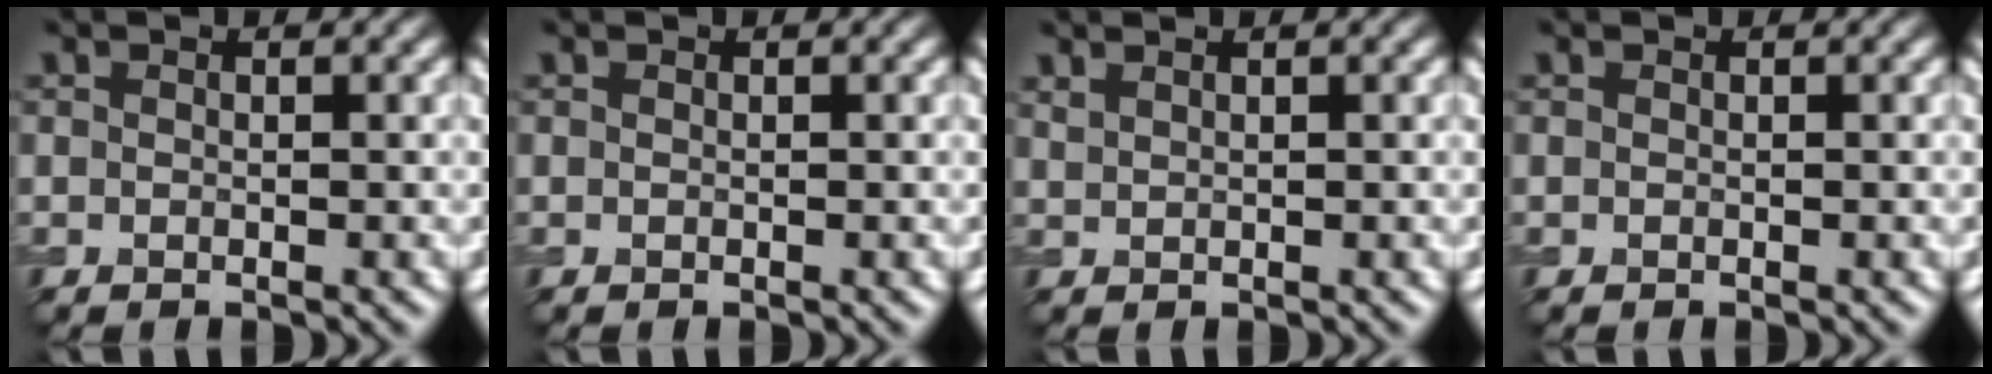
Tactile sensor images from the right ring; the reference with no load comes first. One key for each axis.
{"total": 0.0}
{"total": 0.9, "fx": 0.8, "fy": 0.2, "fz": 0.3, "tx": -0.006, "ty": 0.000, "tz": 0.018}
{"total": 0.0}